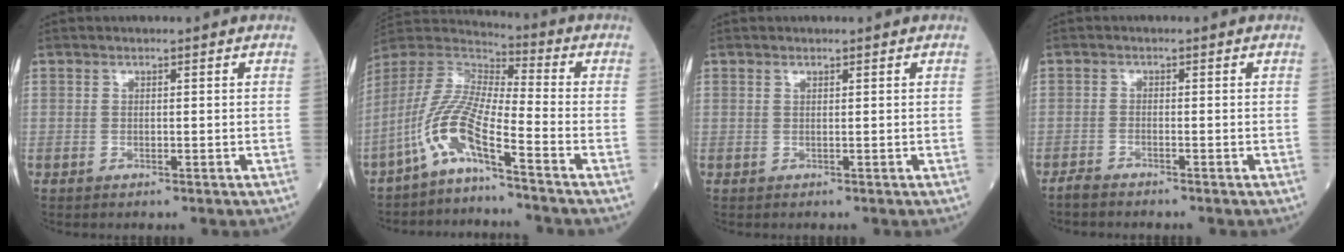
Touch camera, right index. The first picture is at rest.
{"total": 10.1, "force": [-6.1, 0.7, 8.1], "torque": [-0.191, 0.003, -0.127]}
{"total": 0.5, "force": [0.4, 0.1, 0.3], "torque": [-0.008, -0.001, 0.008]}
{"total": 1.8, "force": [-1.7, 0.2, 0.4], "torque": [-0.014, -0.004, -0.031]}